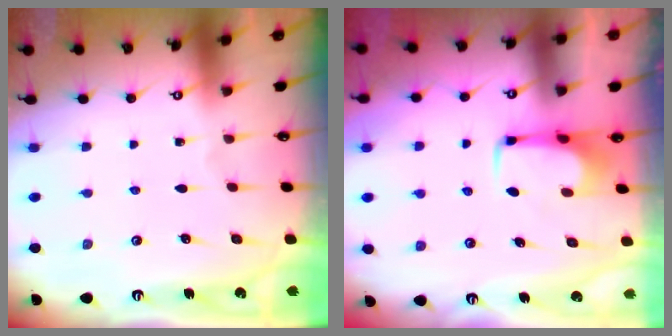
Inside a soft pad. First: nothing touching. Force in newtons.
{"total": 1.7, "press": 1.6, "slide": 0.5}